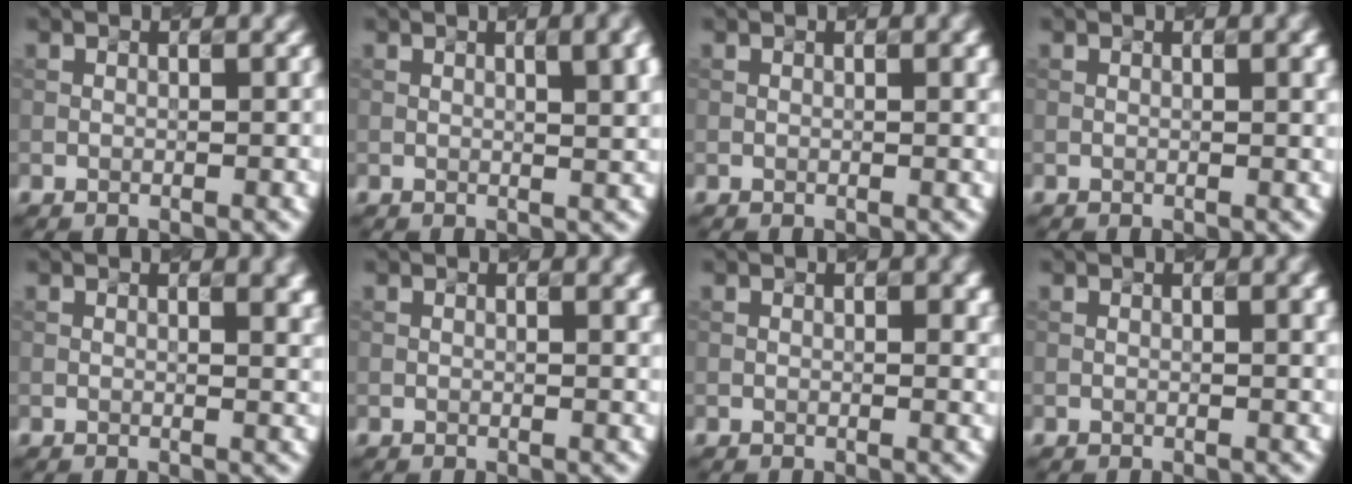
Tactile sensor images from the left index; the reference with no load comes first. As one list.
[{"total": 6.5, "force": [2.1, 2.6, 5.6], "torque": [-0.034, 0.022, 0.027]}, {"total": 1.5, "force": [0.4, 0.5, 1.4], "torque": [-0.011, 0.004, 0.005]}, {"total": 1.9, "force": [0.6, 0.6, 1.7], "torque": [-0.014, 0.005, 0.007]}, {"total": 4.4, "force": [1.7, 2.1, 3.5], "torque": [-0.018, 0.016, 0.018]}, {"total": 2.1, "force": [0.9, 0.8, 1.7], "torque": [-0.009, 0.005, 0.008]}, {"total": 1.8, "force": [0.4, 0.6, 1.7], "torque": [-0.014, 0.003, 0.012]}, {"total": 1.9, "force": [0.6, 0.6, 1.7], "torque": [-0.013, 0.004, 0.007]}]